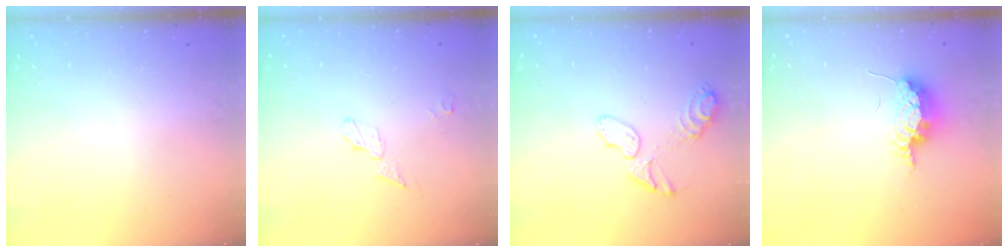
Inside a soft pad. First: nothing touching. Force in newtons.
{"total": 5.6, "press": 5.6, "slide": 0.3}
{"total": 9.2, "press": 9.1, "slide": 1.4}
{"total": 9.2, "press": 8.2, "slide": 4.1}